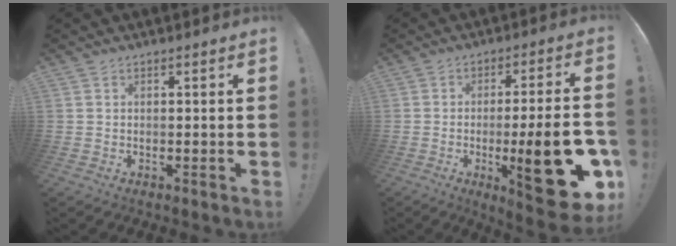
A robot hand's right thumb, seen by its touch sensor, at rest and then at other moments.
{"total": 21.9, "force": [-6.6, 5.2, 20.3], "torque": [-0.281, 0.018, -0.091]}